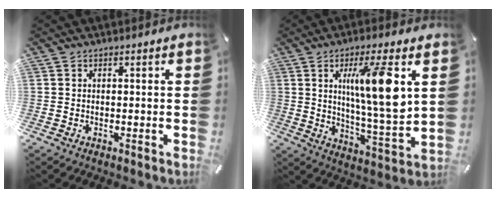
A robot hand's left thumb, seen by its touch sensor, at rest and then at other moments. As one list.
[{"total": 15.0, "force": [5.2, 2.3, 13.8], "torque": [-0.237, -0.020, 0.075]}]